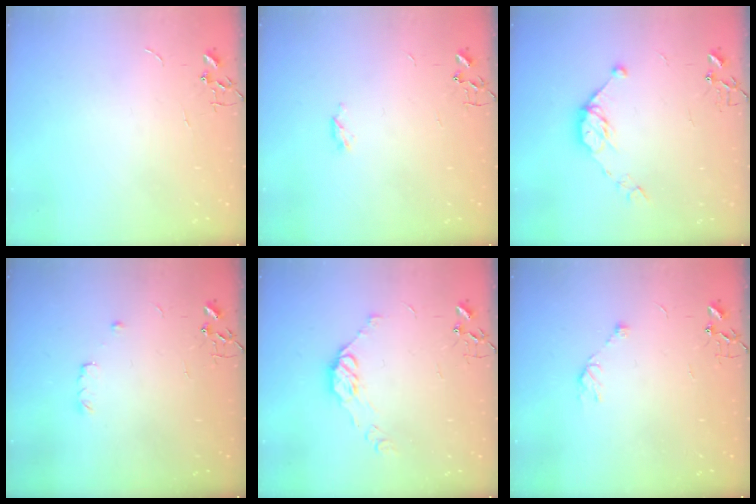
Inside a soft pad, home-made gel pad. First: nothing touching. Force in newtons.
{"total": 3.2, "press": 3.2, "slide": 0.5}
{"total": 9.8, "press": 9.8, "slide": 0.8}
{"total": 4.5, "press": 4.5, "slide": 0.7}
{"total": 9.0, "press": 9.0, "slide": 1.0}
{"total": 5.0, "press": 4.9, "slide": 0.7}